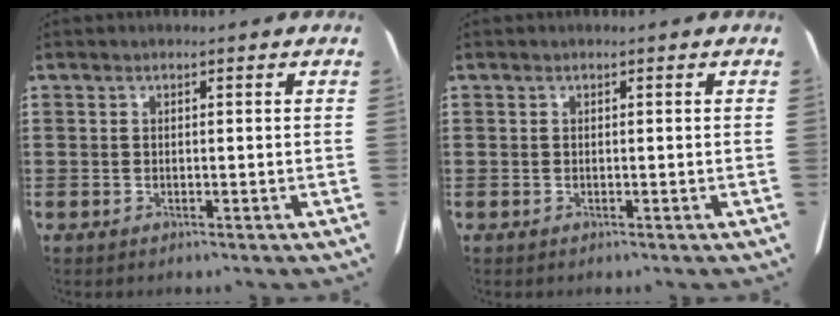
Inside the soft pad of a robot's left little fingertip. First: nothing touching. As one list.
[{"total": 0.0}]